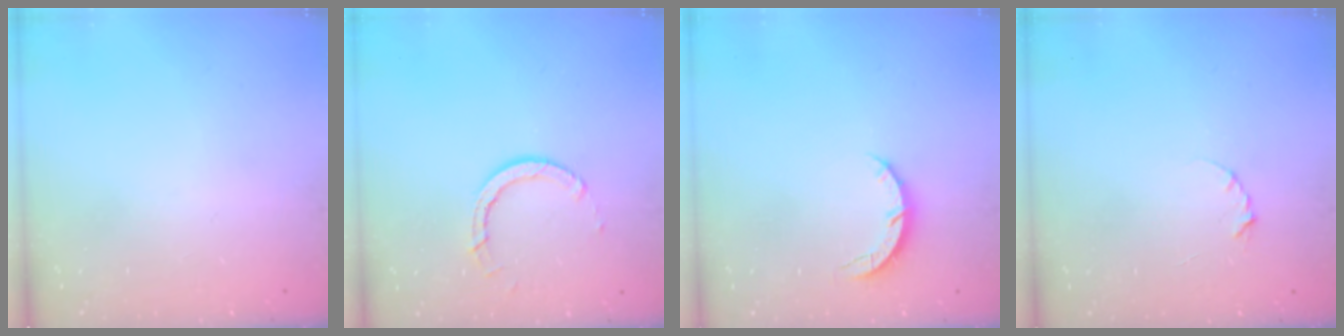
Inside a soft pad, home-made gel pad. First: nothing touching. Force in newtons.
{"total": 5.4, "press": 5.4, "slide": 0.5}
{"total": 3.9, "press": 3.8, "slide": 0.5}
{"total": 2.3, "press": 2.3, "slide": 0.4}